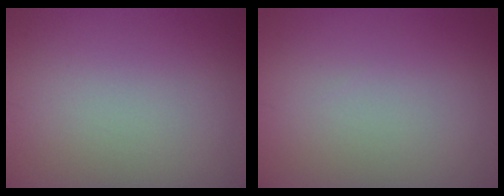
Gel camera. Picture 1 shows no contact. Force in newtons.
{"total": 0.0}